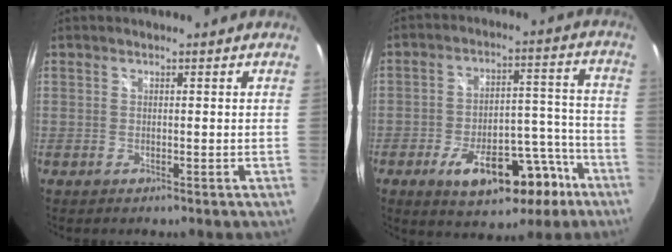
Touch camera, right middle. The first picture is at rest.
{"total": 15.8, "force": [-8.9, 7.5, 10.7], "torque": [-0.175, 0.023, -0.116]}